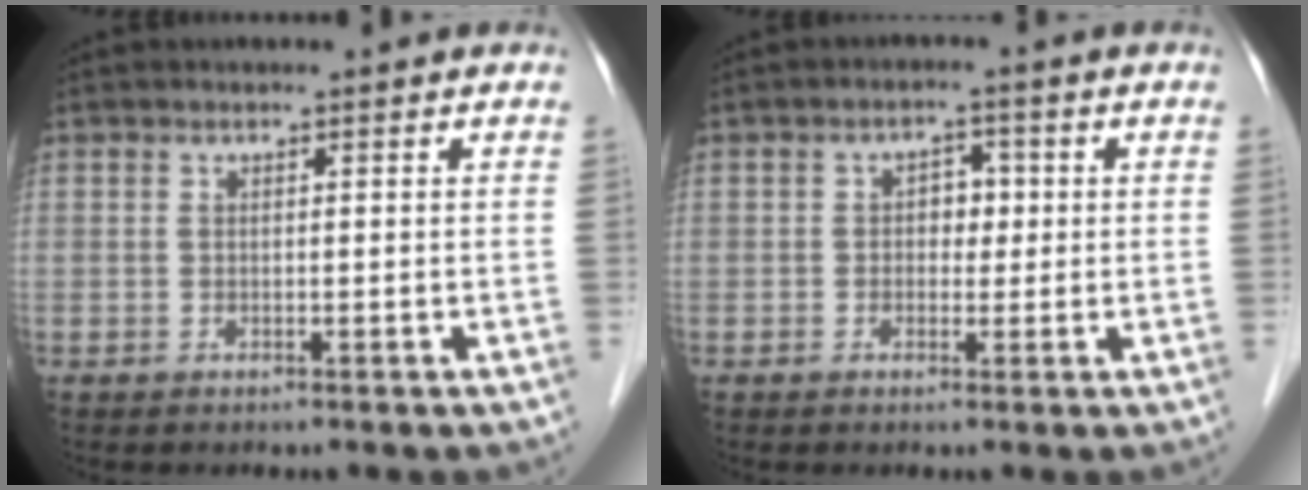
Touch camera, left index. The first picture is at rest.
{"total": 2.9, "force": [0.1, 2.1, 2.1], "torque": [-0.028, 0.011, 0.001]}